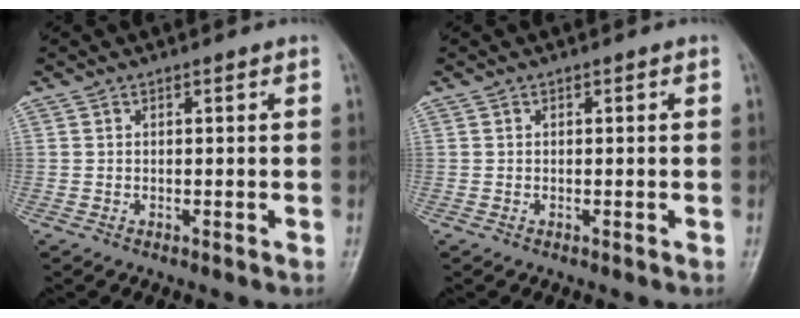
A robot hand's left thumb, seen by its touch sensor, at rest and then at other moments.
{"total": 0.0}